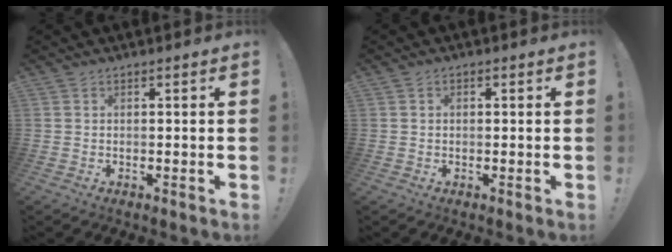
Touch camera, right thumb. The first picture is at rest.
{"total": 0.8, "force": [-0.2, 0.6, 0.5], "torque": [-0.013, 0.004, -0.002]}